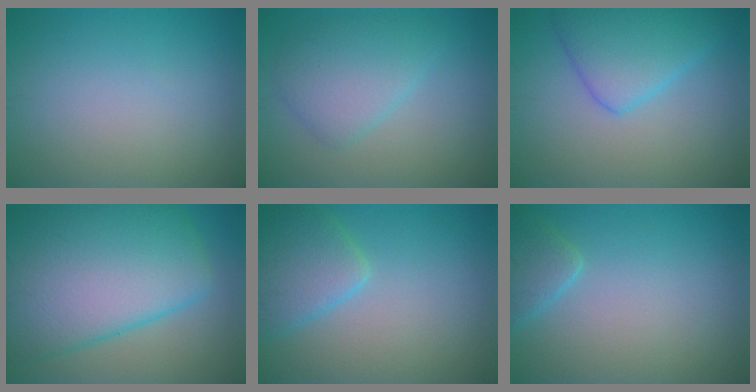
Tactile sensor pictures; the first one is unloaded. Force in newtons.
{"total": 4.2, "press": 4.2, "slide": 0.0}
{"total": 5.0, "press": 5.0, "slide": 0.4}
{"total": 13.5, "press": 13.5, "slide": 0.4}
{"total": 4.2, "press": 4.2, "slide": 0.3}
{"total": 2.2, "press": 2.2, "slide": 0.1}